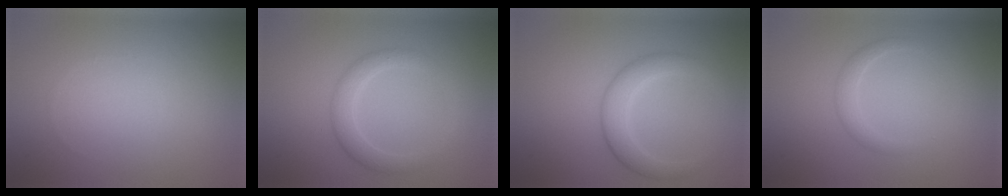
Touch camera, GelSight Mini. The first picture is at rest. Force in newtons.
{"total": 2.8, "press": 2.8, "slide": 0.3}
{"total": 2.6, "press": 2.6, "slide": 0.2}
{"total": 1.4, "press": 1.4, "slide": 0.1}